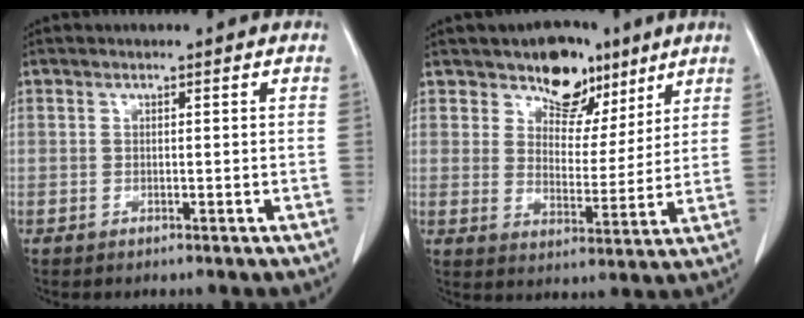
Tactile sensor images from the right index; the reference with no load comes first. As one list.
[{"total": 8.7, "force": [6.0, 5.2, 3.4], "torque": [-0.036, 0.002, 0.096]}]